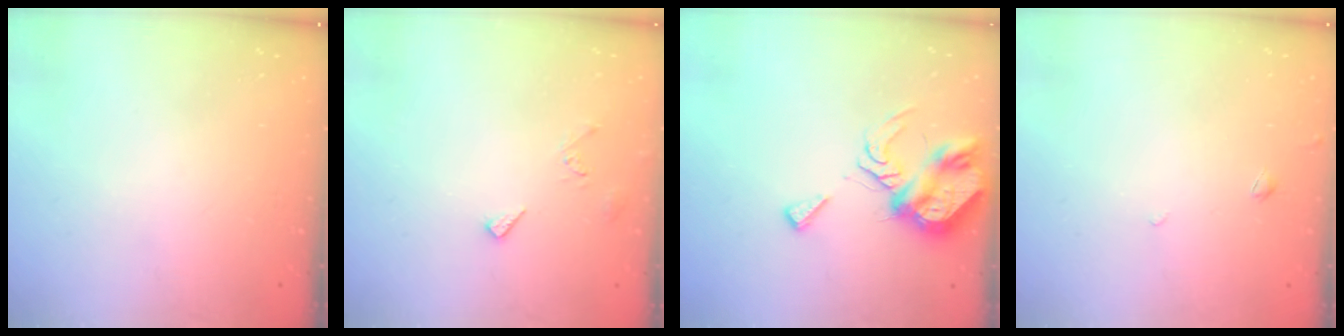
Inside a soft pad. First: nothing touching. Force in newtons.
{"total": 4.6, "press": 4.6, "slide": 0.4}
{"total": 9.6, "press": 9.5, "slide": 1.3}
{"total": 2.1, "press": 2.1, "slide": 0.5}